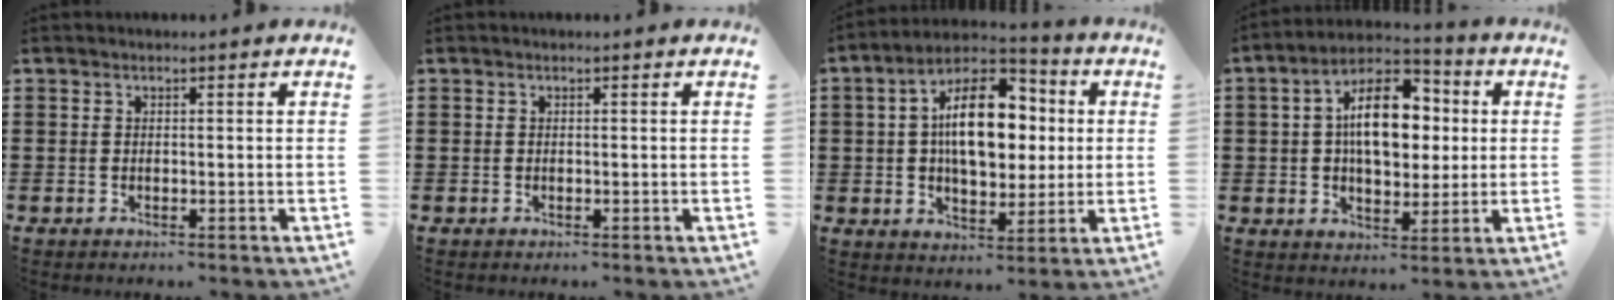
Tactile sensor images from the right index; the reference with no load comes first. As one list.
[{"total": 0.0}, {"total": 14.1, "force": [1.8, 7.8, 11.5], "torque": [-0.197, 0.009, 0.024]}, {"total": 12.6, "force": [1.9, 7.1, 10.3], "torque": [-0.169, 0.008, 0.025]}]